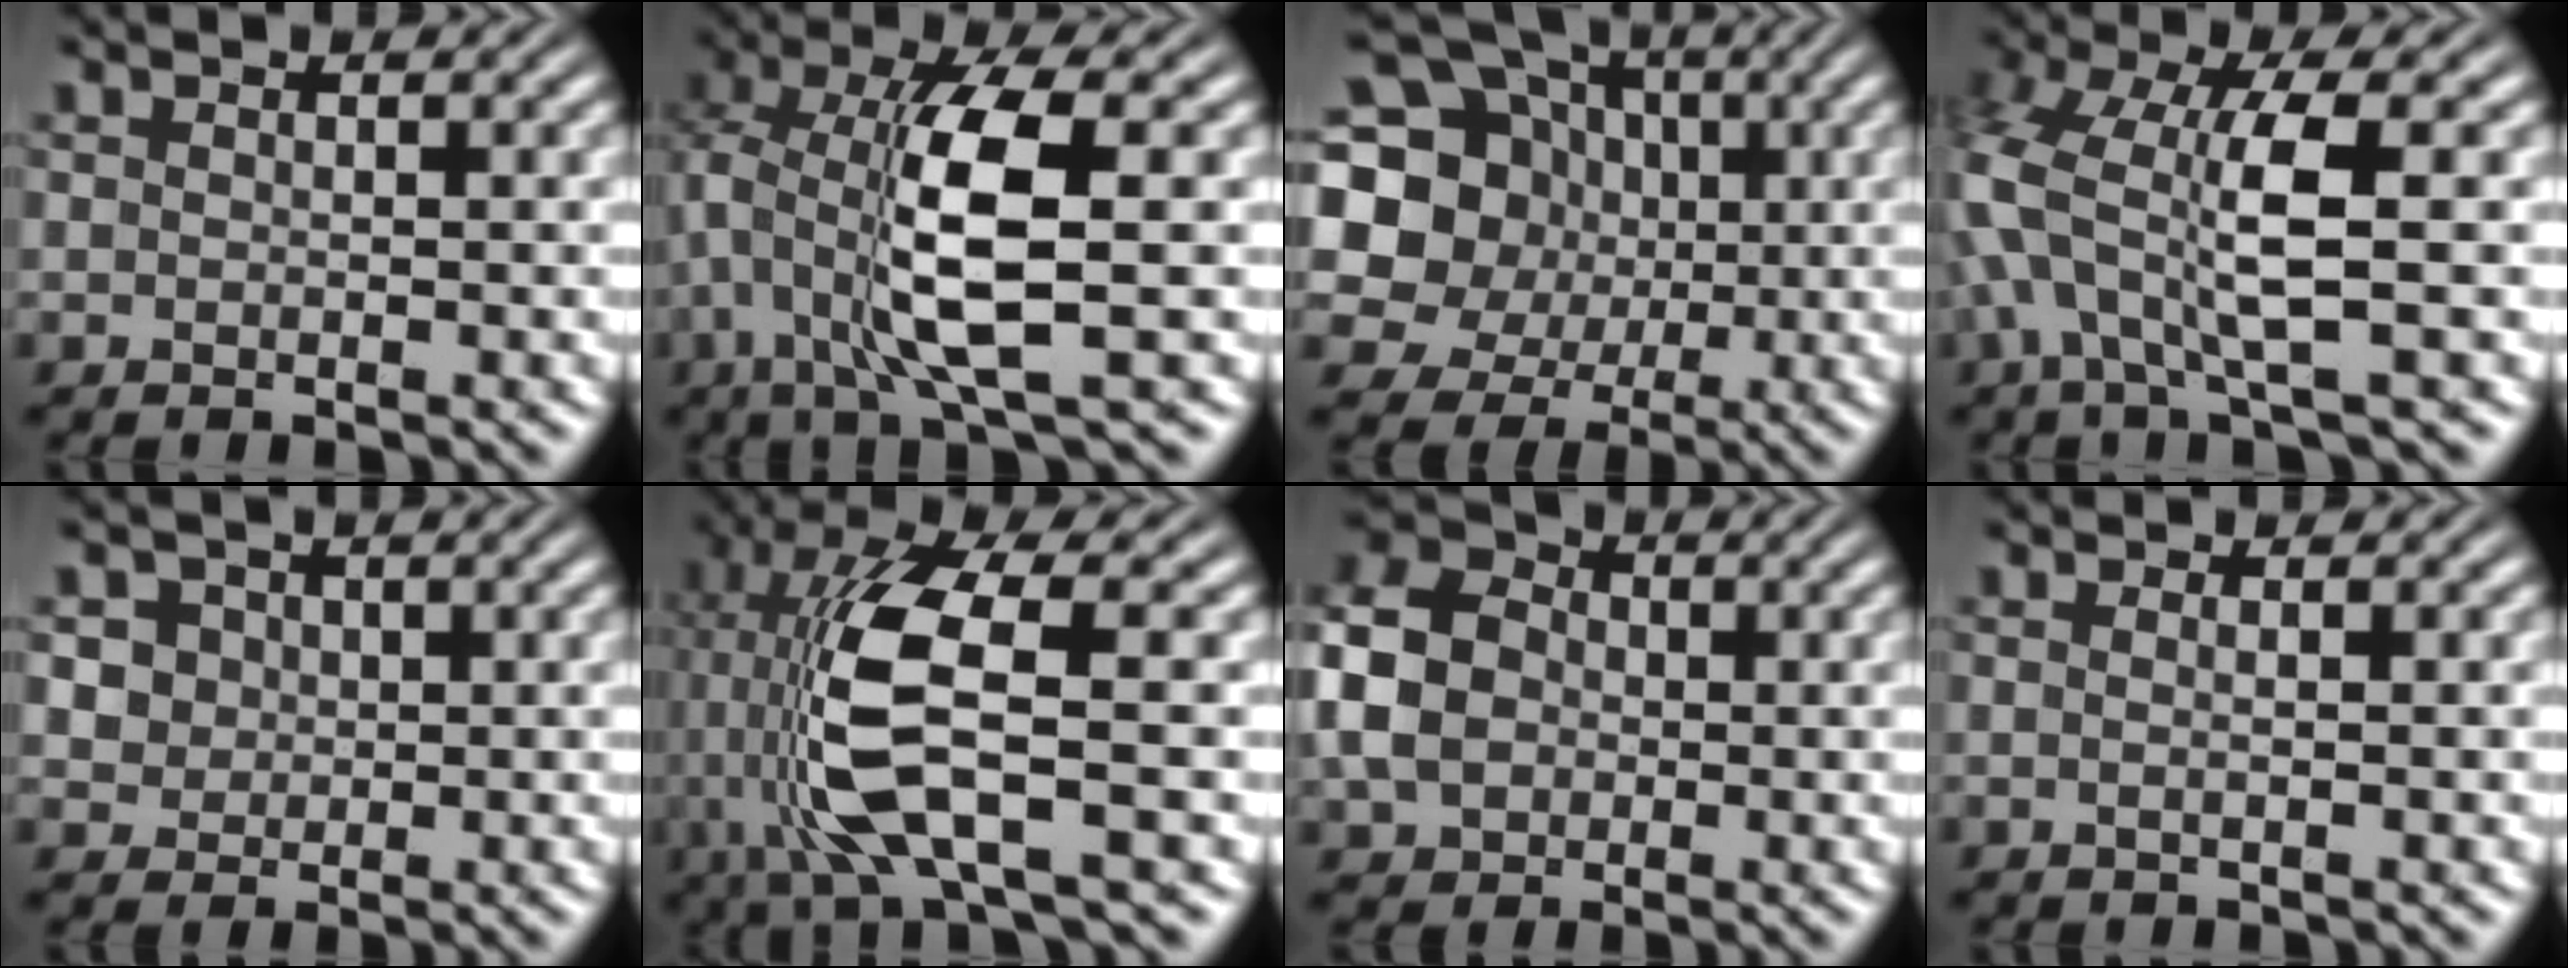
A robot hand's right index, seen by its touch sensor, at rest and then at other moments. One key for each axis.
{"total": 7.7, "fx": 0.9, "fy": 2.6, "fz": 7.2, "tx": -0.153, "ty": -0.011, "tz": 0.021}
{"total": 17.1, "fx": 2.6, "fy": 14.7, "fz": 8.3, "tx": -0.172, "ty": -0.026, "tz": 0.033}
{"total": 7.9, "fx": 0.2, "fy": 4.7, "fz": 6.3, "tx": -0.162, "ty": -0.014, "tz": 0.001}
{"total": 5.6, "fx": 0.9, "fy": 5.1, "fz": 2.2, "tx": -0.055, "ty": -0.011, "tz": 0.018}
{"total": 9.9, "fx": 0.3, "fy": 3.7, "fz": 9.2, "tx": -0.206, "ty": -0.009, "tz": 0.013}
{"total": 8.5, "fx": 0.6, "fy": 7.2, "fz": 4.6, "tx": -0.104, "ty": -0.005, "tz": 0.007}
{"total": 0.8, "fx": -0.2, "fy": -0.2, "fz": 0.7, "tx": -0.013, "ty": -0.002, "tz": -0.005}